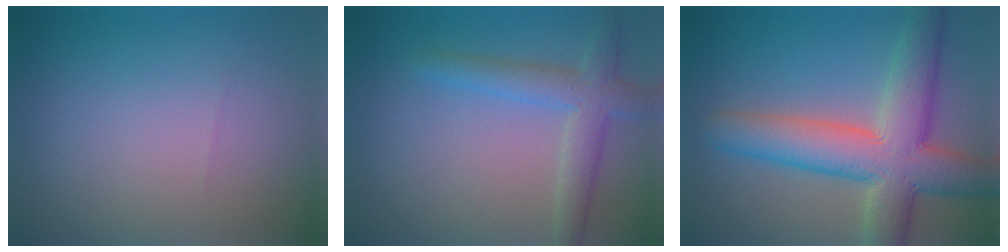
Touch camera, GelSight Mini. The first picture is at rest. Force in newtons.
{"total": 3.8, "press": 3.8, "slide": 0.2}
{"total": 9.4, "press": 9.4, "slide": 0.6}